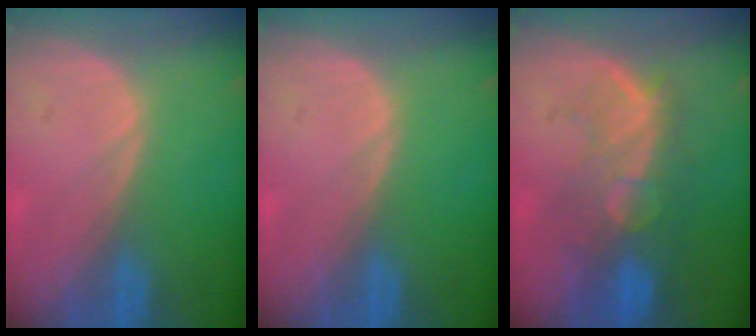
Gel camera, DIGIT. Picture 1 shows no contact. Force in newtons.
{"total": 0.0}
{"total": 9.9, "press": 8.6, "slide": 4.9}